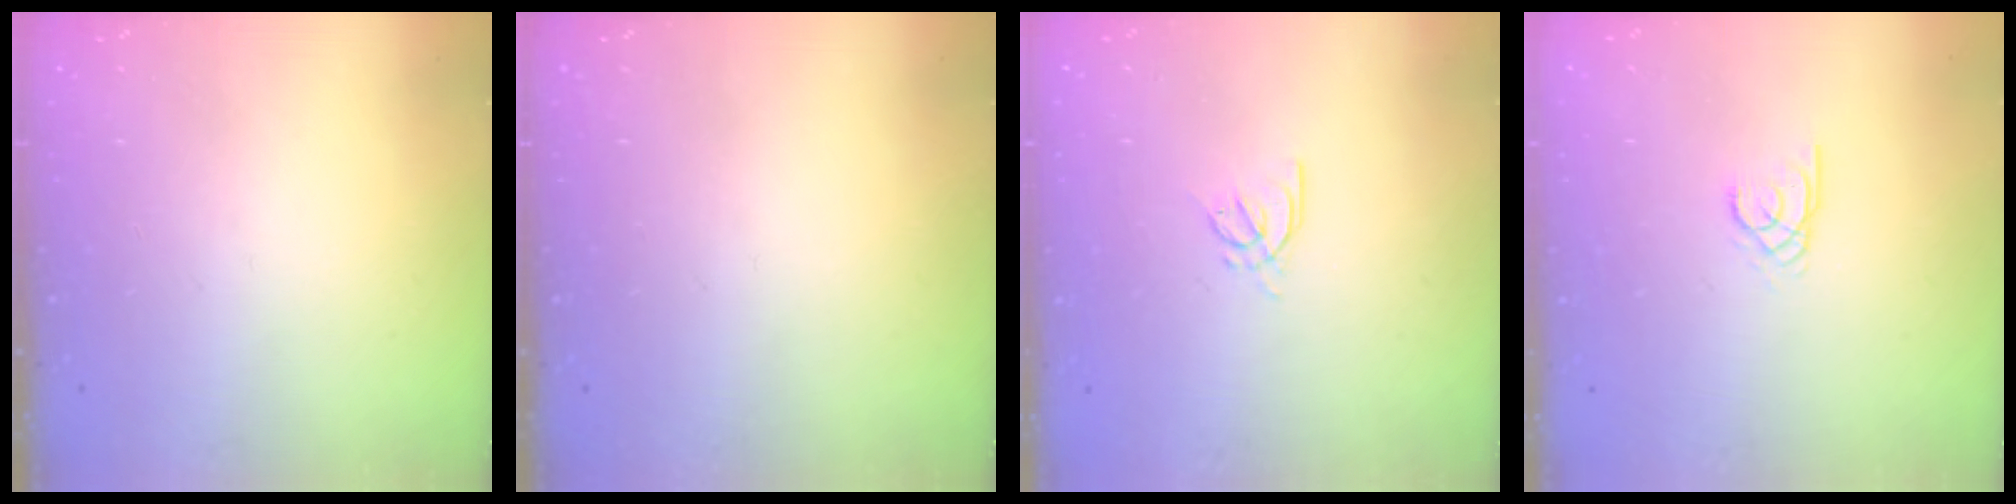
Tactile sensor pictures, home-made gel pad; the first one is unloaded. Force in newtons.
{"total": 0.0}
{"total": 3.7, "press": 3.6, "slide": 0.7}
{"total": 1.9, "press": 1.9, "slide": 0.0}